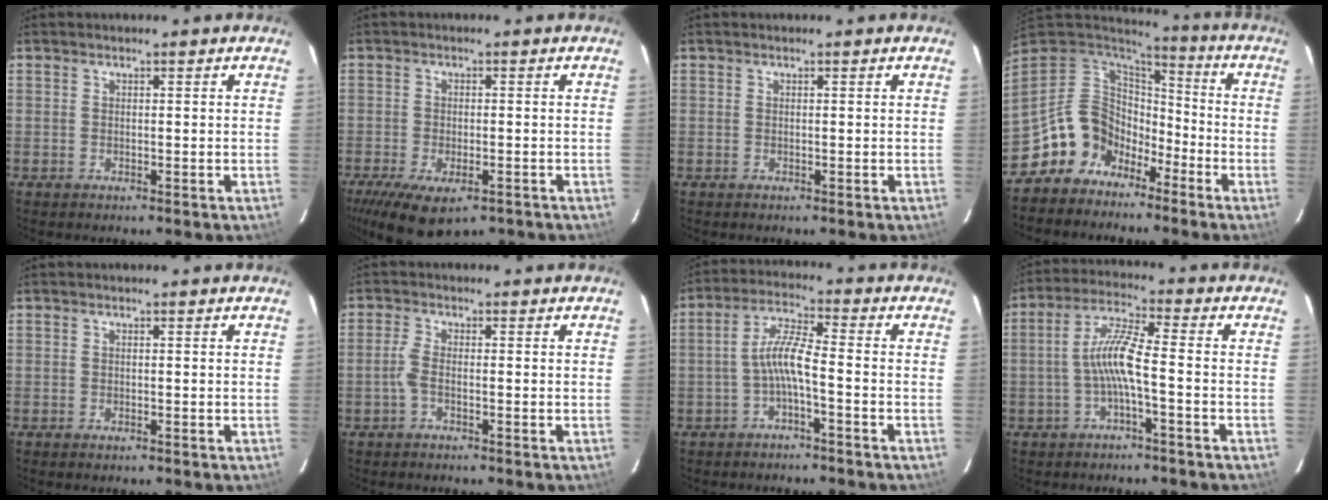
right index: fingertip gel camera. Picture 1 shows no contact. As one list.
[{"total": 10.9, "force": [-6.7, 4.9, 7.1], "torque": [-0.151, -0.034, -0.103]}, {"total": 0.0}, {"total": 13.3, "force": [-8.5, 9.5, 3.7], "torque": [-0.094, 0.029, -0.148]}, {"total": 0.0}, {"total": 2.0, "force": [-1.0, 0.3, 1.7], "torque": [-0.044, 0.002, -0.023]}, {"total": 5.4, "force": [-2.2, 0.5, 4.9], "torque": [-0.113, 0.016, -0.041]}, {"total": 6.7, "force": [-2.0, 0.3, 6.3], "torque": [-0.144, 0.015, -0.038]}]